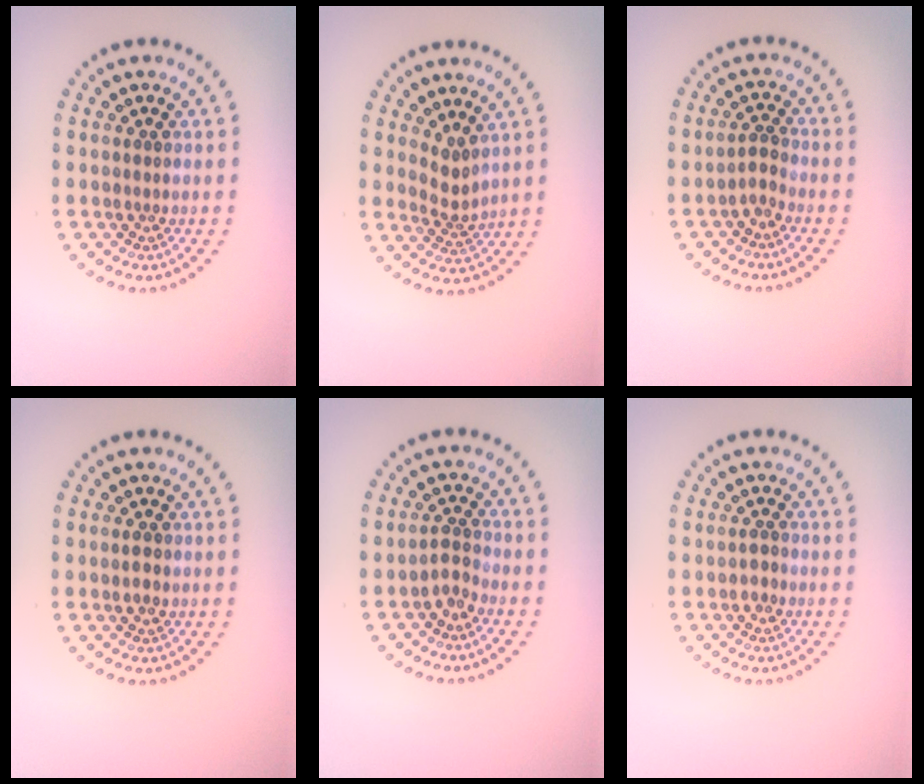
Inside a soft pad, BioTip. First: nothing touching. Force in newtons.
{"total": 2.0, "press": 1.3, "slide": 1.4}
{"total": 1.4, "press": 1.0, "slide": 1.0}
{"total": 1.1, "press": 1.1, "slide": 0.2}
{"total": 1.6, "press": 1.1, "slide": 1.3}
{"total": 1.1, "press": 1.0, "slide": 0.4}